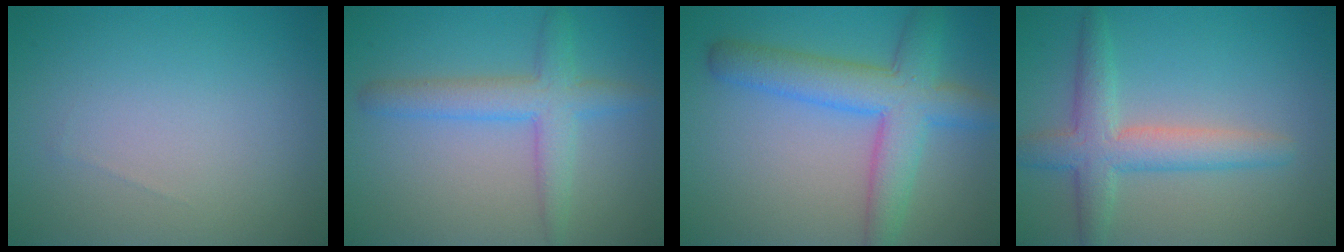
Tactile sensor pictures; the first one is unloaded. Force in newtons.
{"total": 4.0, "press": 4.0, "slide": 0.1}
{"total": 6.6, "press": 6.6, "slide": 0.2}
{"total": 4.3, "press": 4.3, "slide": 0.3}